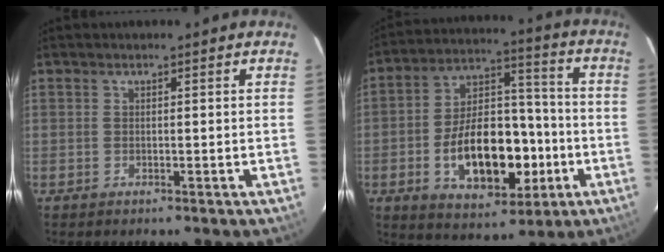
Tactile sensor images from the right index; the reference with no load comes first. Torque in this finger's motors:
{"motor_torque": [1.27, -0.87, 0.86, 0.21]}